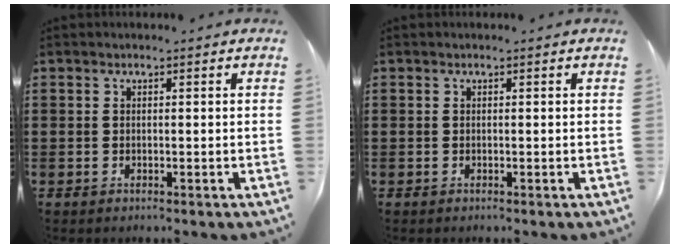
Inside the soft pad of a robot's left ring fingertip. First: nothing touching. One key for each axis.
{"total": 0.0}